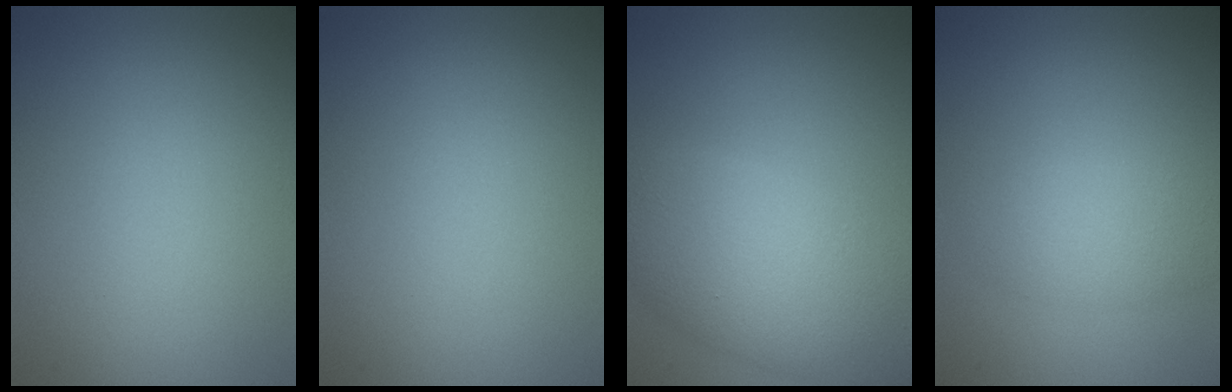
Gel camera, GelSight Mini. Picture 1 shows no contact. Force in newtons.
{"total": 0.0}
{"total": 7.6, "press": 7.6, "slide": 0.4}
{"total": 2.4, "press": 2.4, "slide": 0.0}